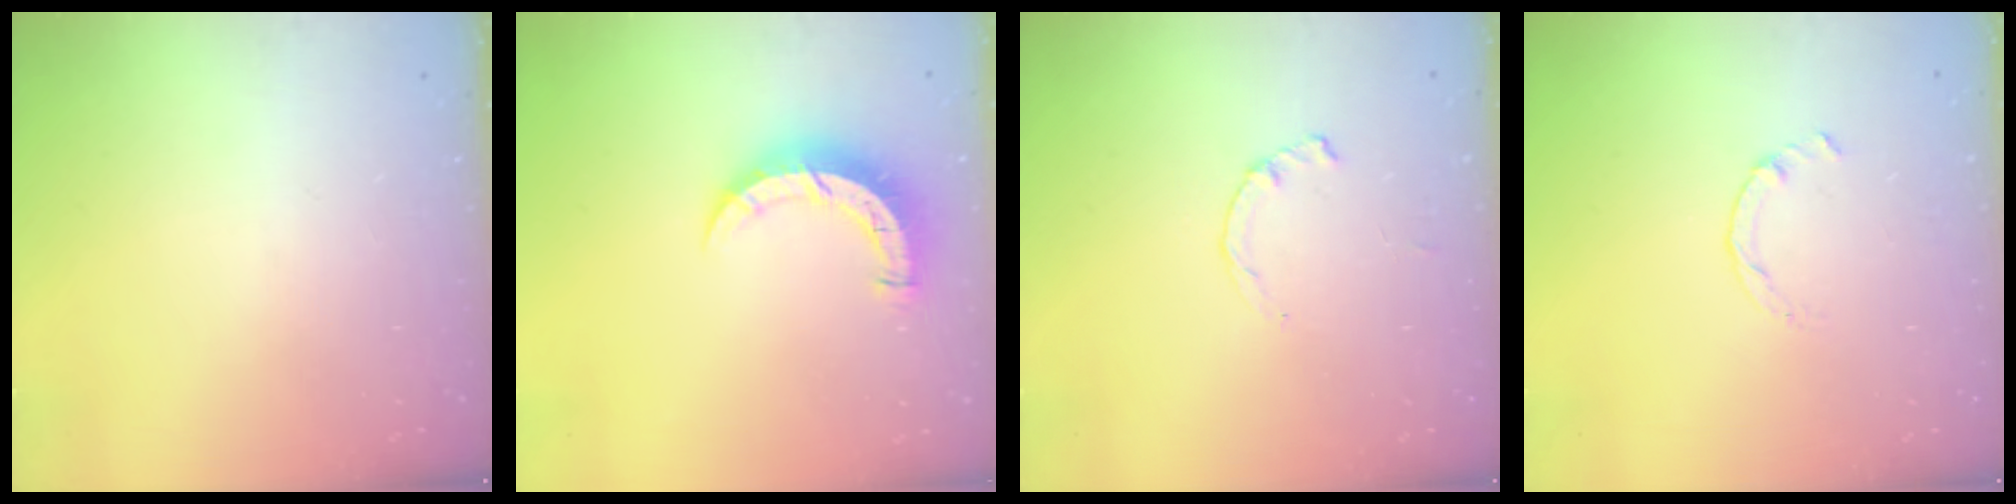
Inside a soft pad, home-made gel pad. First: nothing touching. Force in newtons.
{"total": 8.7, "press": 8.6, "slide": 0.5}
{"total": 1.2, "press": 1.2, "slide": 0.3}
{"total": 0.0}